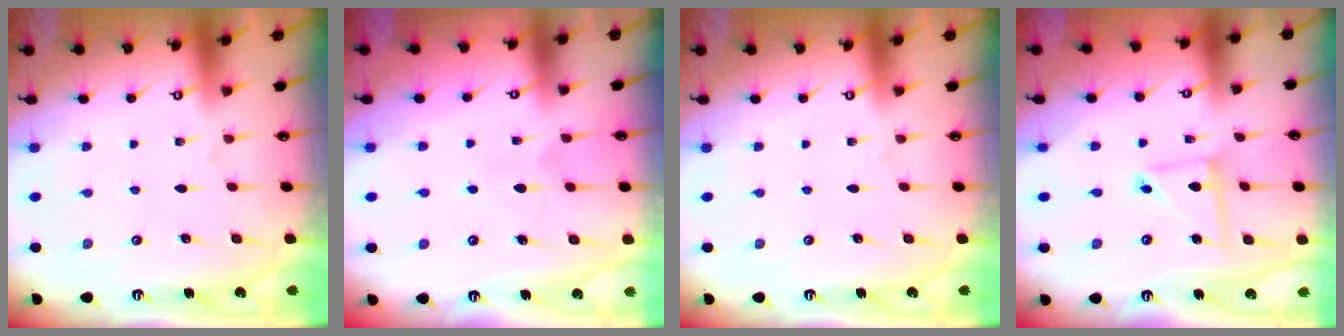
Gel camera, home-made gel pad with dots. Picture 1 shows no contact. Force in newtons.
{"total": 4.6, "press": 4.5, "slide": 0.5}
{"total": 0.0}
{"total": 7.3, "press": 7.2, "slide": 0.6}